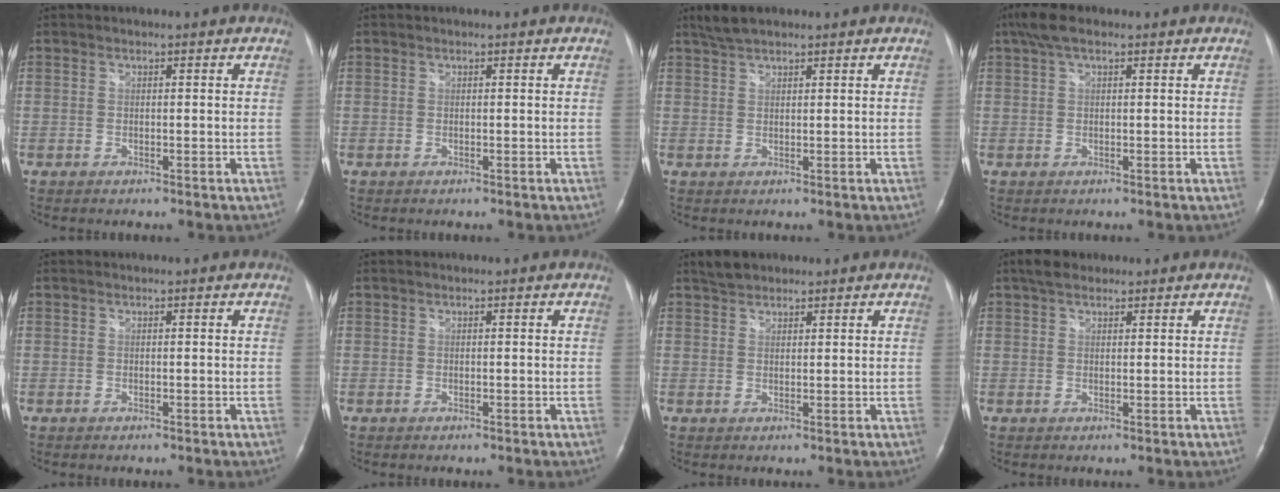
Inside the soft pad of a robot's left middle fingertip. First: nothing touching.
{"total": 0.0}
{"total": 3.3, "force": [2.8, 0.8, 1.6], "torque": [-0.040, 0.010, 0.056]}
{"total": 4.0, "force": [2.6, 1.3, 2.8], "torque": [-0.066, 0.028, 0.050]}
{"total": 0.0}
{"total": 0.0}
{"total": 2.9, "force": [2.5, 1.3, 0.8], "torque": [-0.020, 0.011, 0.044]}
{"total": 3.2, "force": [2.4, 1.6, 1.3], "torque": [-0.032, 0.018, 0.041]}